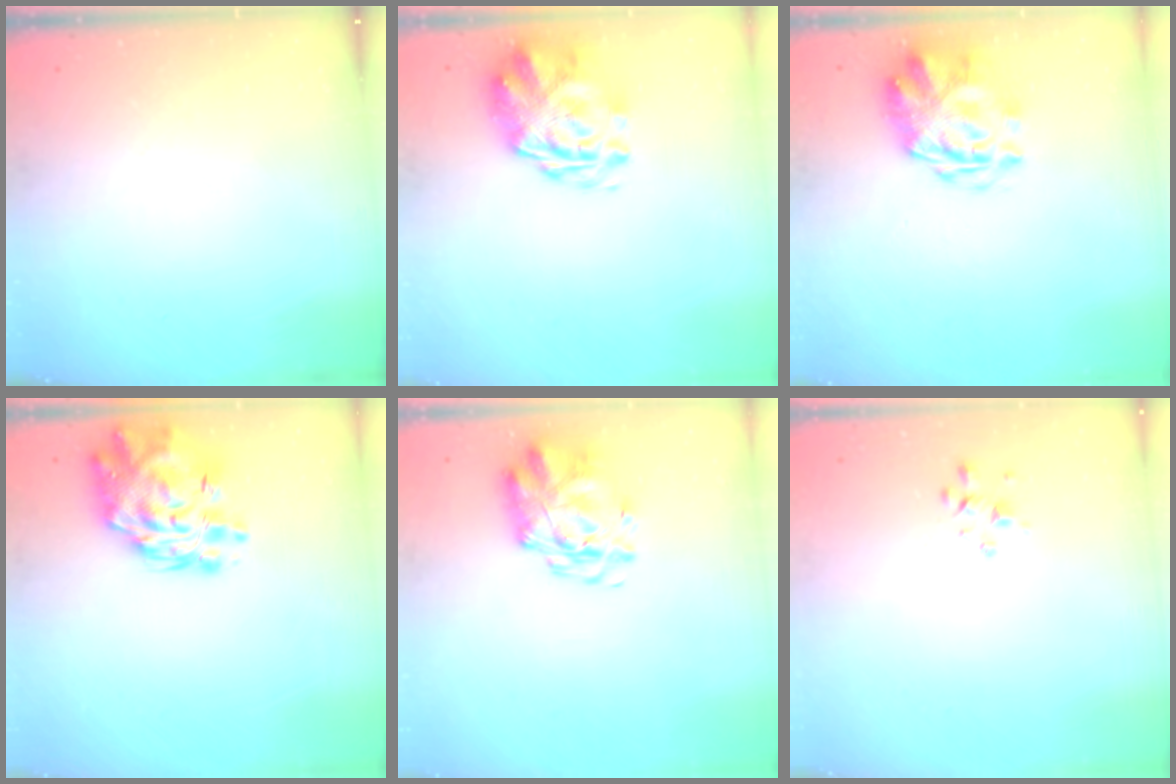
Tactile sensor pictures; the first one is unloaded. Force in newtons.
{"total": 2.9, "press": 2.5, "slide": 1.5}
{"total": 3.1, "press": 2.8, "slide": 1.5}
{"total": 12.2, "press": 11.6, "slide": 3.8}
{"total": 2.9, "press": 2.8, "slide": 0.8}
{"total": 2.3, "press": 2.2, "slide": 0.3}